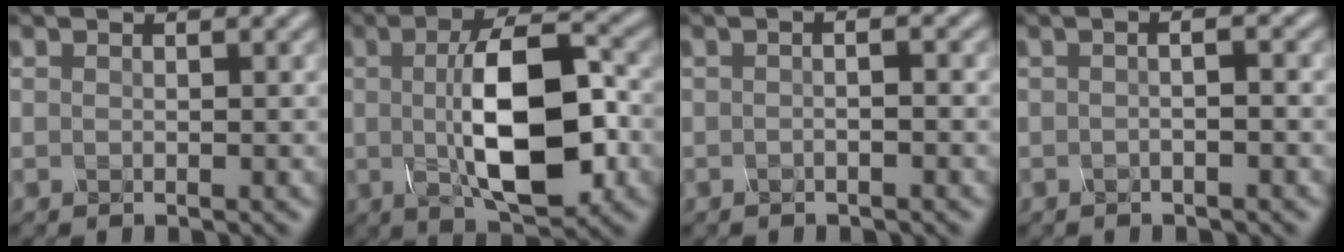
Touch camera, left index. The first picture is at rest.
{"total": 10.2, "force": [-0.2, 3.8, 9.4], "torque": [-0.155, 0.005, -0.003]}
{"total": 1.9, "force": [0.0, 0.6, 1.8], "torque": [-0.010, -0.001, -0.020]}
{"total": 2.3, "force": [0.0, 0.7, 2.1], "torque": [-0.014, 0.001, -0.020]}